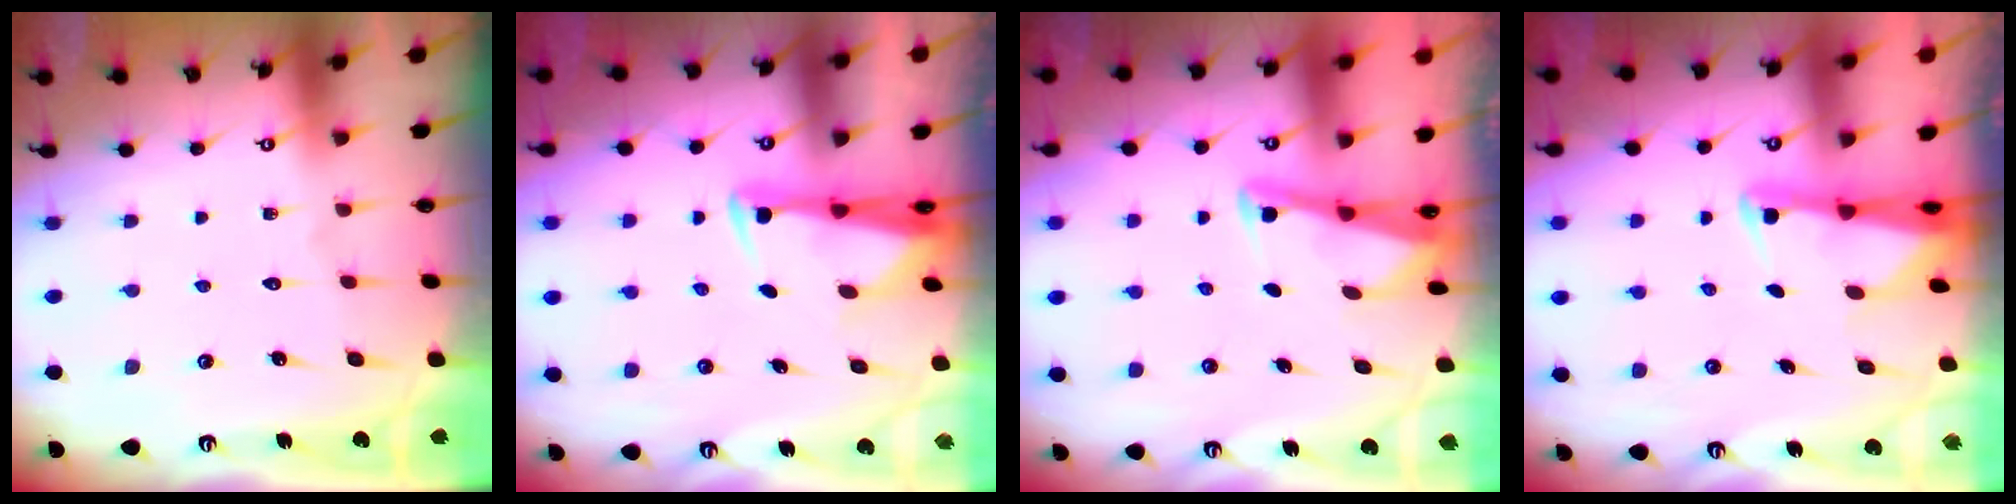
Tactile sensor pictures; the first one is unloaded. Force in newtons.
{"total": 2.9, "press": 2.8, "slide": 0.9}
{"total": 2.5, "press": 2.5, "slide": 0.1}
{"total": 2.3, "press": 2.3, "slide": 0.5}